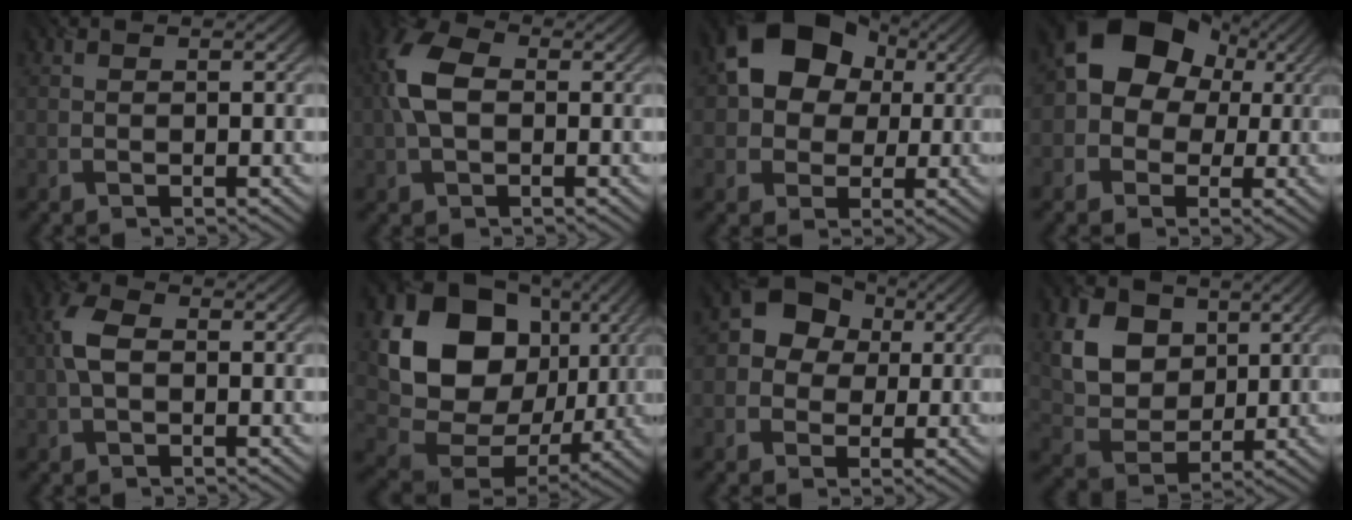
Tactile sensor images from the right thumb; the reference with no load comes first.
{"total": 7.4, "force": [0.8, 4.8, 5.6], "torque": [-0.140, 0.015, 0.002]}
{"total": 11.4, "force": [2.9, 8.9, 6.4], "torque": [-0.113, 0.015, 0.034]}
{"total": 10.5, "force": [1.9, 8.8, 5.5], "torque": [-0.086, 0.002, 0.008]}
{"total": 4.1, "force": [0.2, 2.6, 3.1], "torque": [-0.075, 0.013, -0.002]}
{"total": 17.4, "force": [4.3, 14.0, 9.5], "torque": [-0.206, -0.008, 0.092]}
{"total": 7.2, "force": [1.1, 6.4, 3.1], "torque": [-0.052, 0.015, 0.000]}
{"total": 9.8, "force": [3.9, 7.5, 4.9], "torque": [-0.156, 0.003, 0.078]}